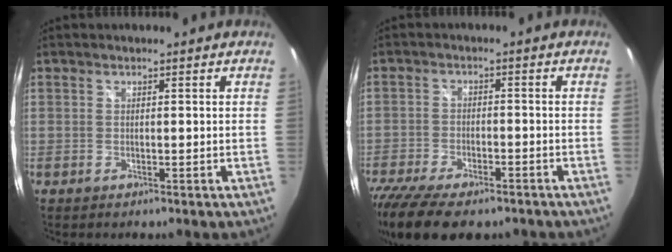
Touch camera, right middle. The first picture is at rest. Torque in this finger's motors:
{"motor_torque": [1.12, -1.02, 0.25, 0.19]}